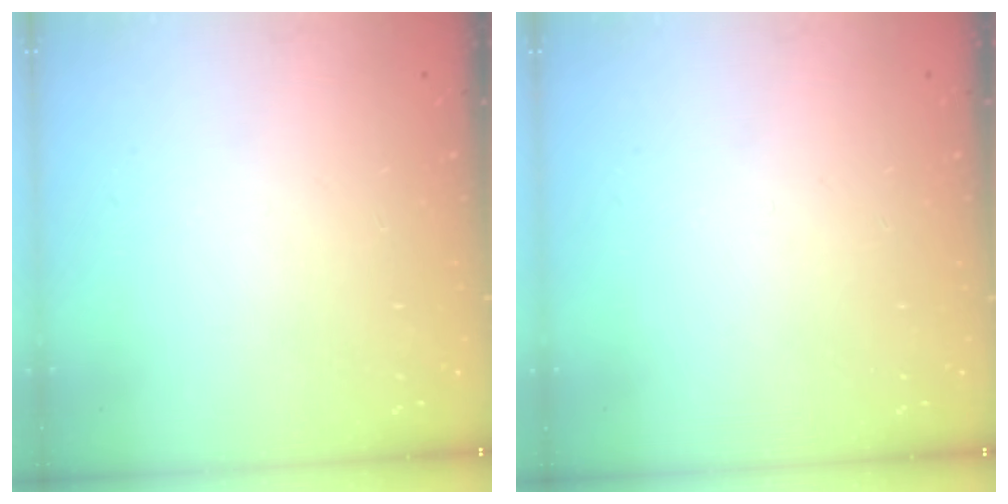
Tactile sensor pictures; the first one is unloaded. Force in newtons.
{"total": 0.0}